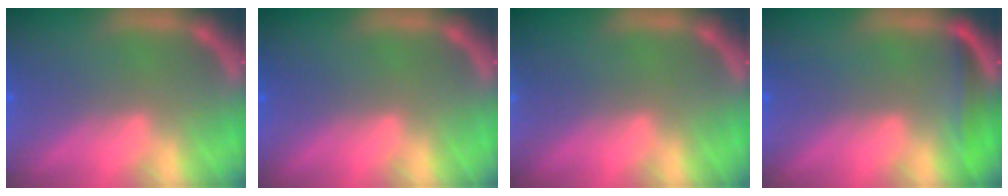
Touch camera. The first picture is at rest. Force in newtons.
{"total": 0.0}
{"total": 2.4}
{"total": 2.5}